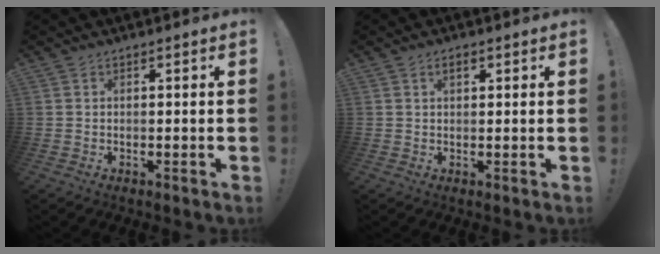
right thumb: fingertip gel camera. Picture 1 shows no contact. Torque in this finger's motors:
{"motor_torque": [0.00, 0.40, 0.12, -0.15, 0.00]}